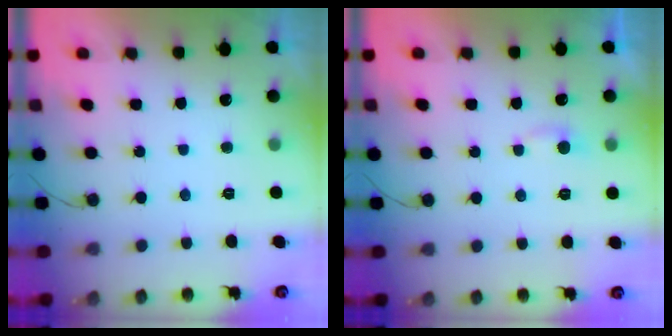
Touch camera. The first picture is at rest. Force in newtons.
{"total": 3.0, "press": 3.0, "slide": 0.3}